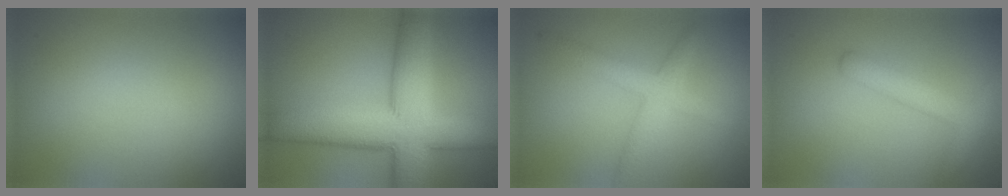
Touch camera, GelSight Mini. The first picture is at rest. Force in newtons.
{"total": 10.0, "press": 10.0, "slide": 0.5}
{"total": 3.1, "press": 3.1, "slide": 0.0}
{"total": 2.9, "press": 2.9, "slide": 0.2}